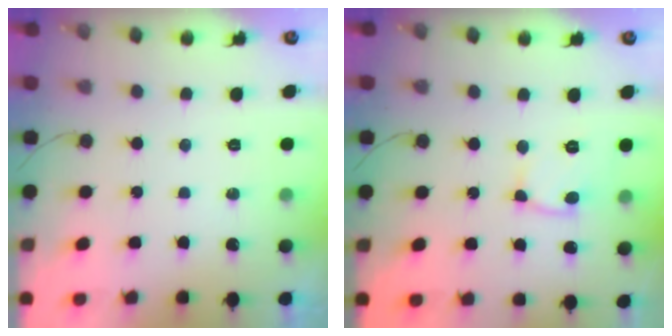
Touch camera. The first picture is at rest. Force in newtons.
{"total": 8.5, "press": 8.4, "slide": 1.1}